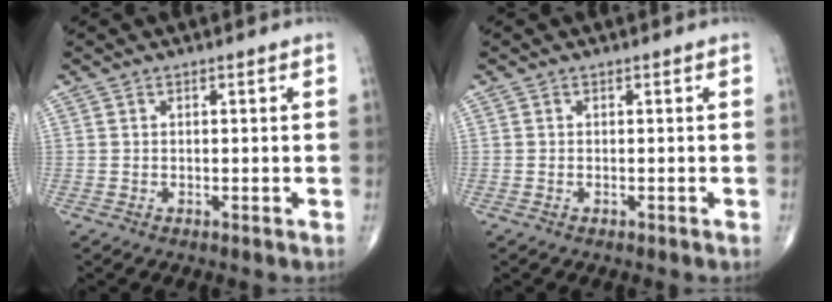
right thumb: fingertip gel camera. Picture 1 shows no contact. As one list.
[{"total": 0.0}]